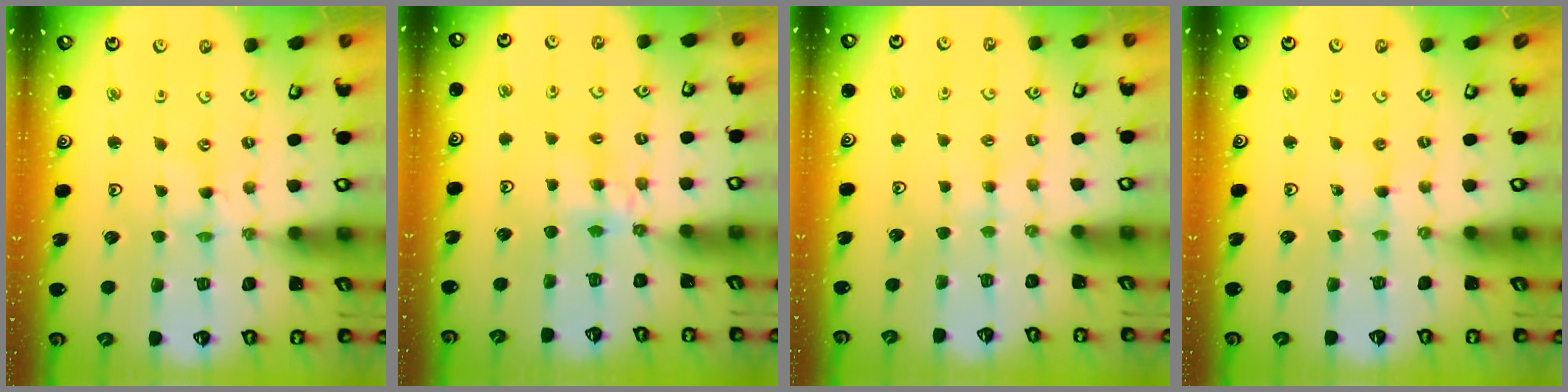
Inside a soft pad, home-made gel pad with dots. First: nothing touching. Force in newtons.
{"total": 4.5, "press": 4.5, "slide": 0.4}
{"total": 1.9, "press": 1.9, "slide": 0.4}
{"total": 2.4, "press": 2.3, "slide": 0.3}